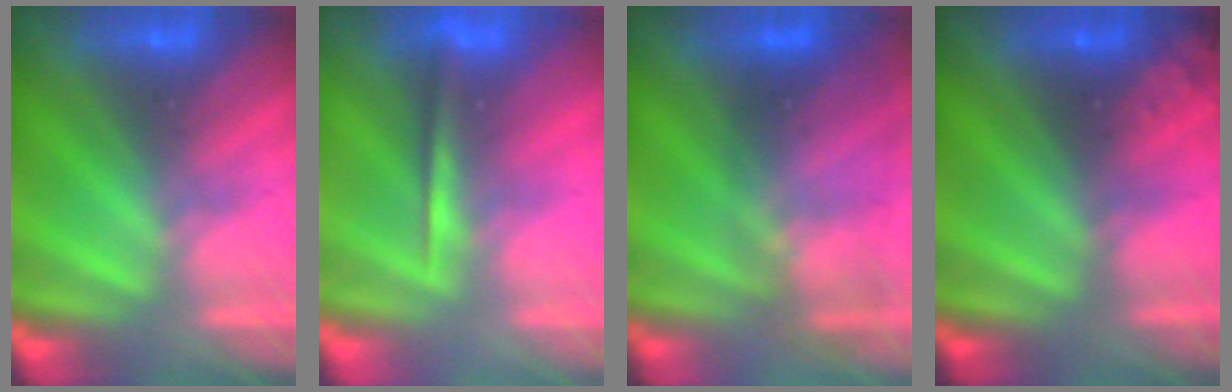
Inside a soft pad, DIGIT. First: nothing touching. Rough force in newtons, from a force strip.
{"total": 1.3}
{"total": 2.7}
{"total": 2.3}